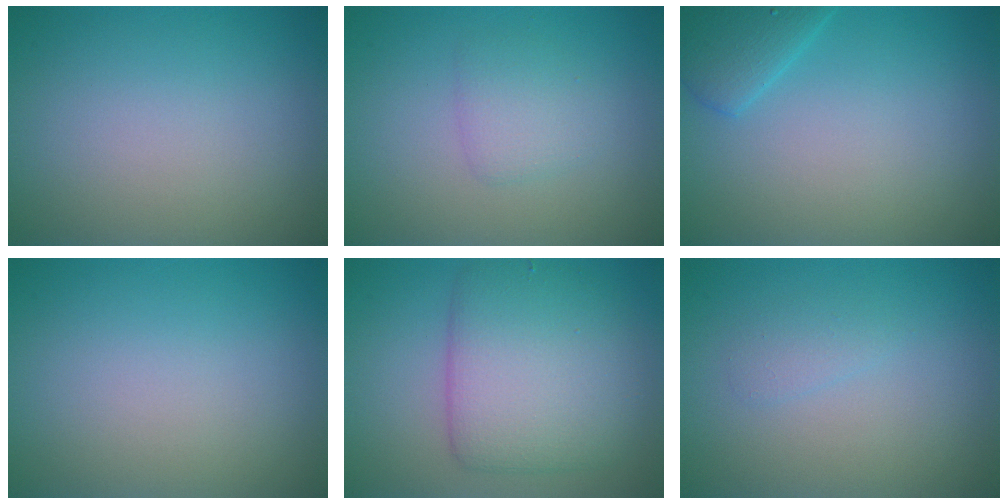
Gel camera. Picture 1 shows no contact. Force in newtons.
{"total": 1.9, "press": 1.9, "slide": 0.0}
{"total": 2.7, "press": 2.7, "slide": 0.2}
{"total": 0.0}
{"total": 6.9, "press": 6.8, "slide": 0.3}
{"total": 1.0, "press": 1.0, "slide": 0.0}